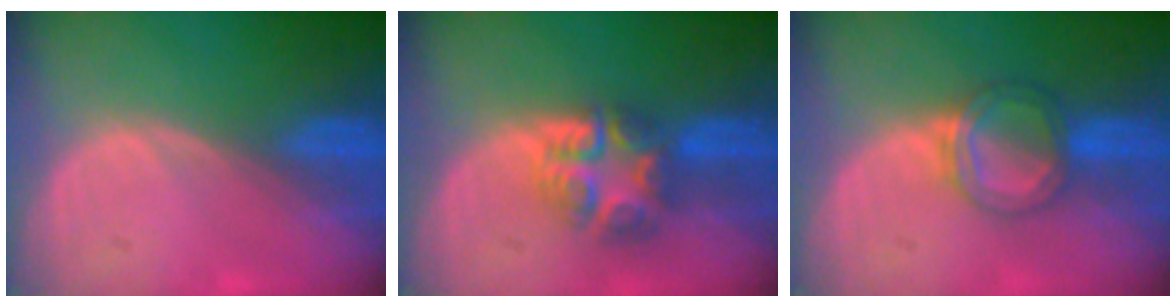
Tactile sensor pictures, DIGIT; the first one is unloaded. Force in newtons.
{"total": 7.7, "press": 6.7, "slide": 3.7}
{"total": 5.4, "press": 5.2, "slide": 1.7}